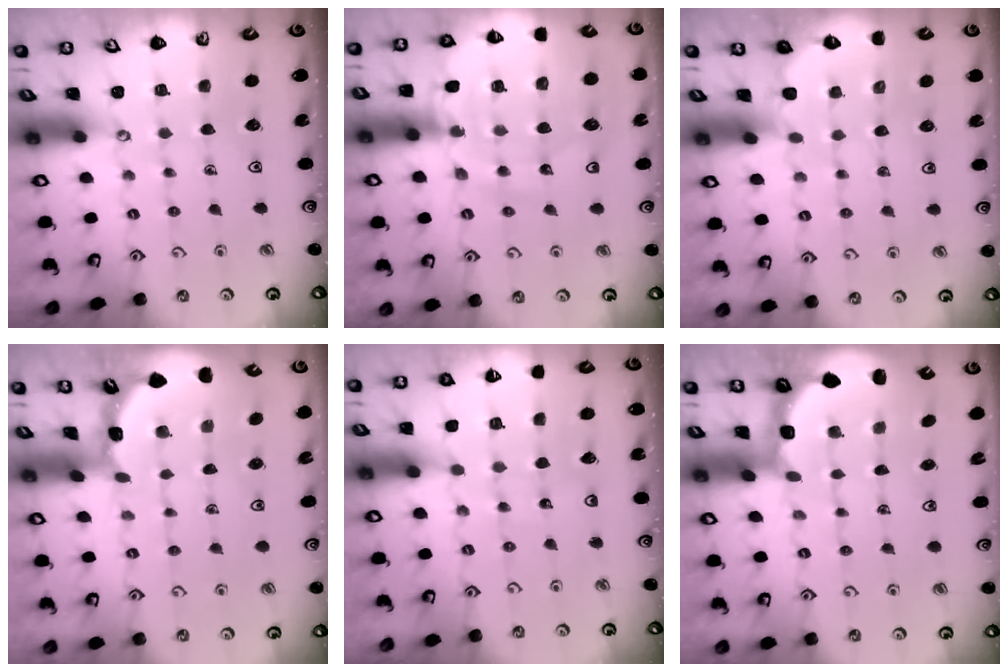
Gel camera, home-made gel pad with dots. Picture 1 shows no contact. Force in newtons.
{"total": 16.0, "press": 15.7, "slide": 2.8}
{"total": 3.2, "press": 3.2, "slide": 0.2}
{"total": 1.5, "press": 1.5, "slide": 0.1}
{"total": 2.9, "press": 2.9, "slide": 0.4}
{"total": 2.5, "press": 2.2, "slide": 1.1}